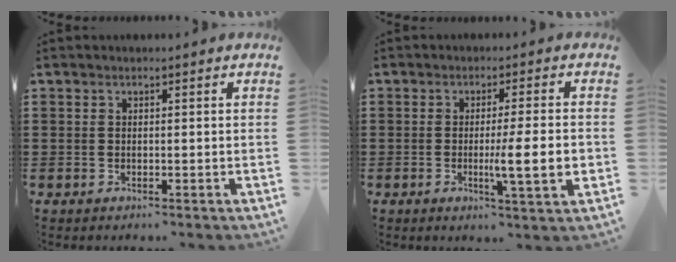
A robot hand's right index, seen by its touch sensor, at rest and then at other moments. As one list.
[{"total": 7.9, "force": [-1.3, 0.6, 7.8], "torque": [-0.110, -0.017, -0.024]}]